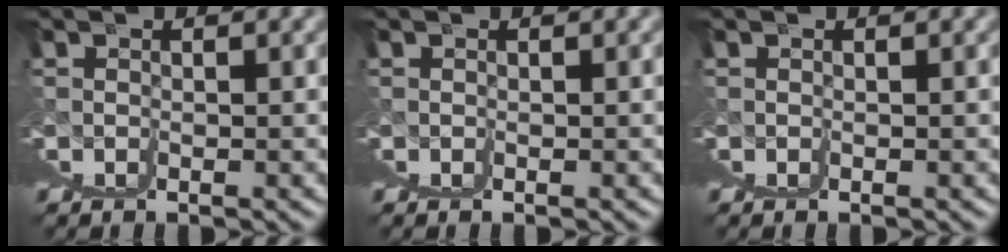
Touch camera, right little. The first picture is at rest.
{"total": 0.0}
{"total": 0.0}